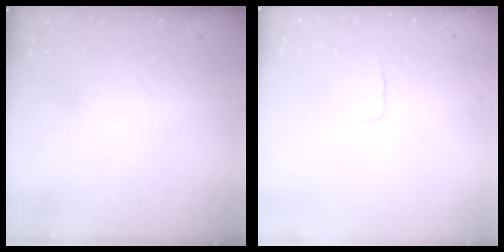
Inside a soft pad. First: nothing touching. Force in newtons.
{"total": 4.1, "press": 4.1, "slide": 0.3}